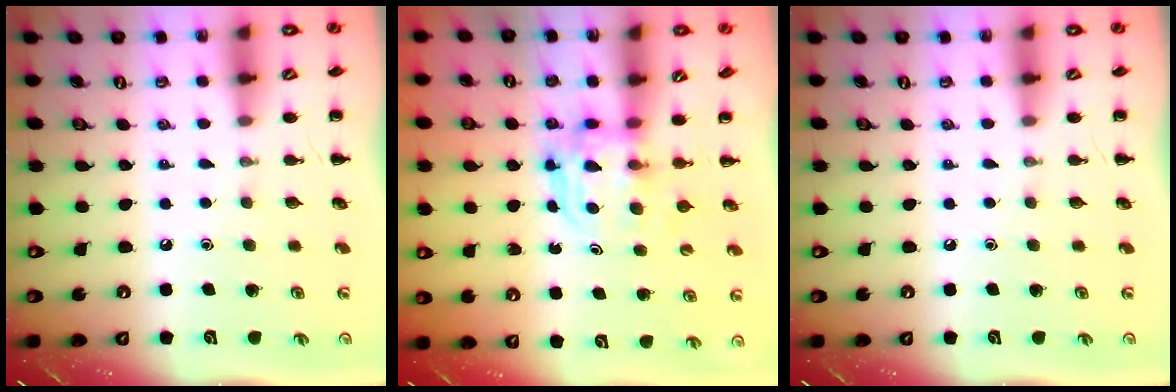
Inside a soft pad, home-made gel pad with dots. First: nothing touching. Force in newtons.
{"total": 3.6, "press": 3.6, "slide": 0.2}
{"total": 0.0}